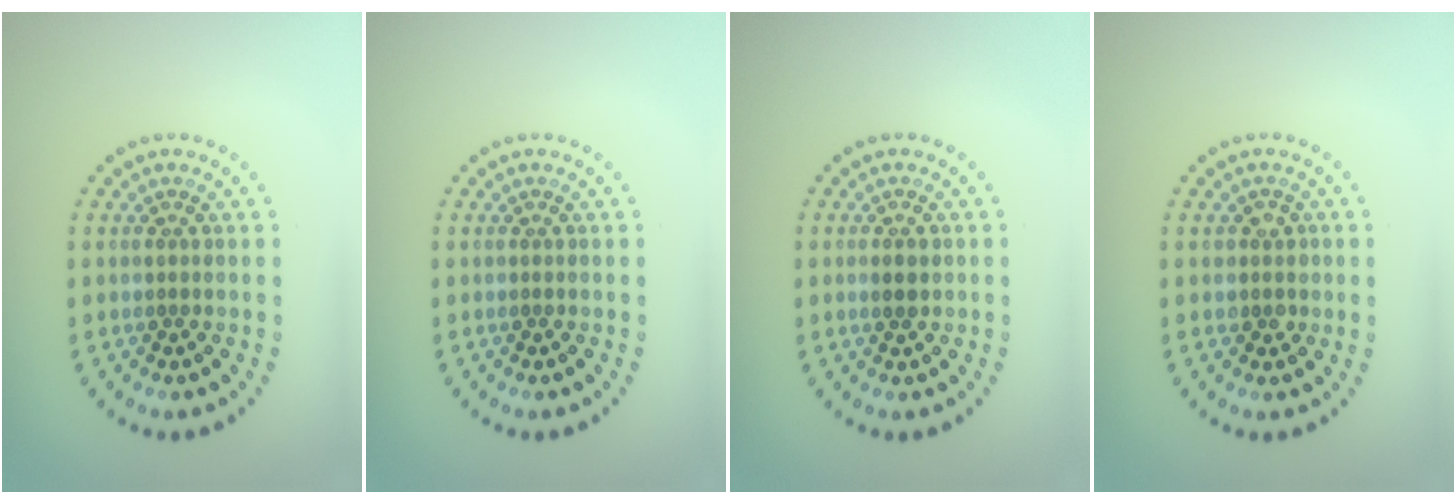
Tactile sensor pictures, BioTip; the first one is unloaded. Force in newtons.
{"total": 0.0}
{"total": 1.3, "press": 1.2, "slide": 0.4}
{"total": 1.7, "press": 1.5, "slide": 0.8}